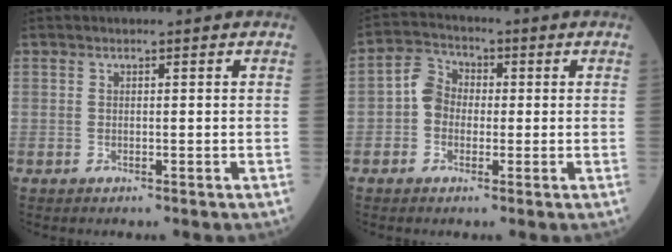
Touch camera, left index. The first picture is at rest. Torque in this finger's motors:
{"motor_torque": [0.16, -0.03, 0.12, 0.01]}